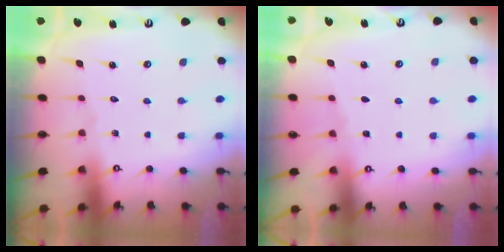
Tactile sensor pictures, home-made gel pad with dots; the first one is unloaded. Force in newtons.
{"total": 0.5, "press": 0.5, "slide": 0.1}